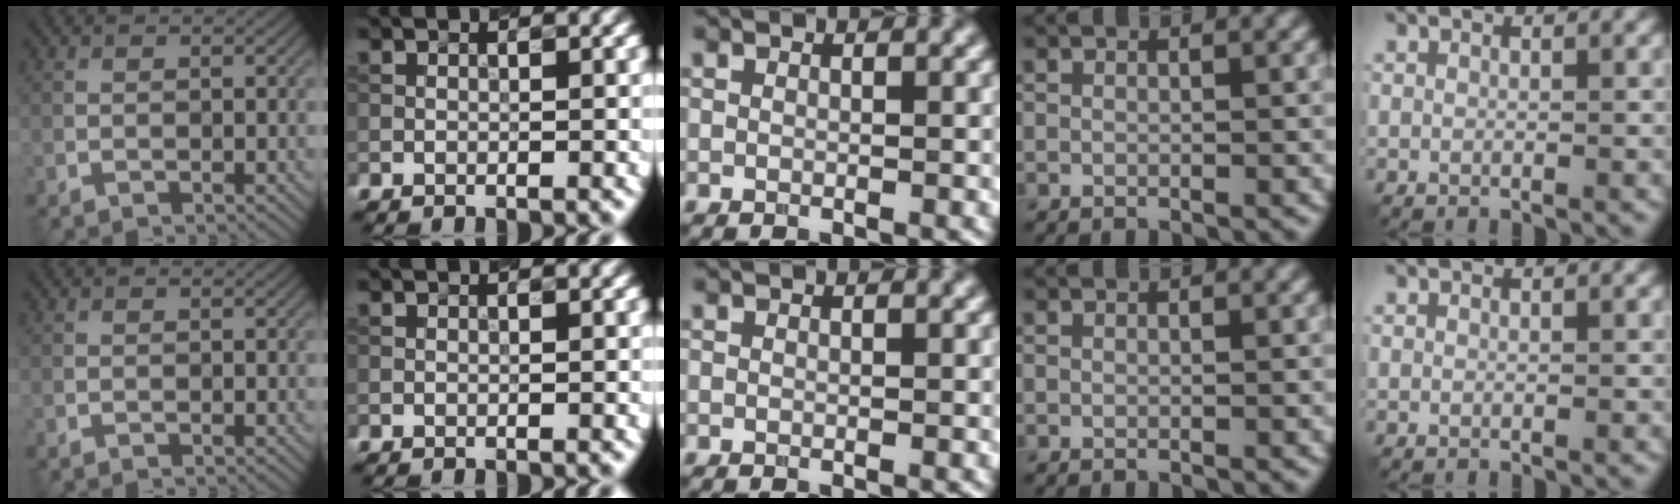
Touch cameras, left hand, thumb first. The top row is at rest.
{}